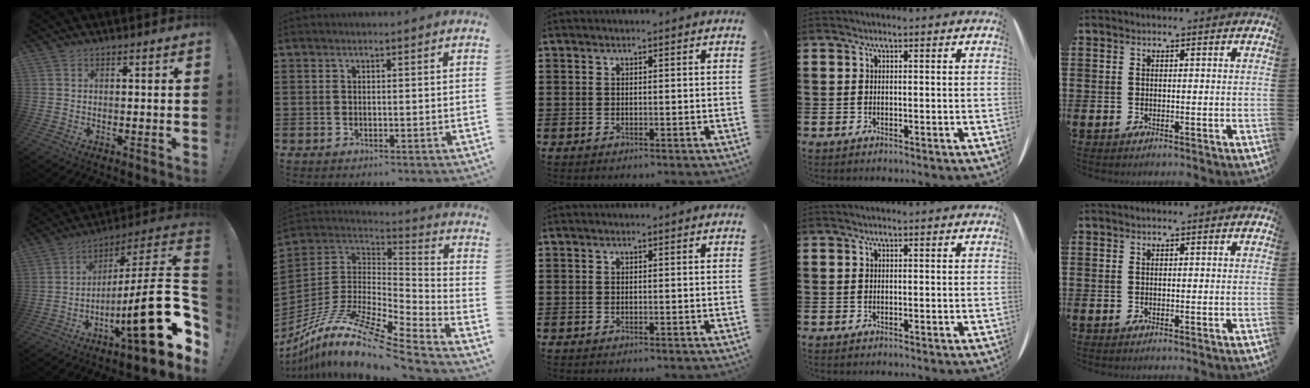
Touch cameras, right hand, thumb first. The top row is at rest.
{"thumb": {"total": 23.2, "force": [-6.6, 3.0, 22.1], "torque": [-0.354, 0.015, -0.109]}, "index": {"total": 13.0, "force": [-9.5, 2.0, 8.6], "torque": [-0.181, 0.001, -0.185]}}